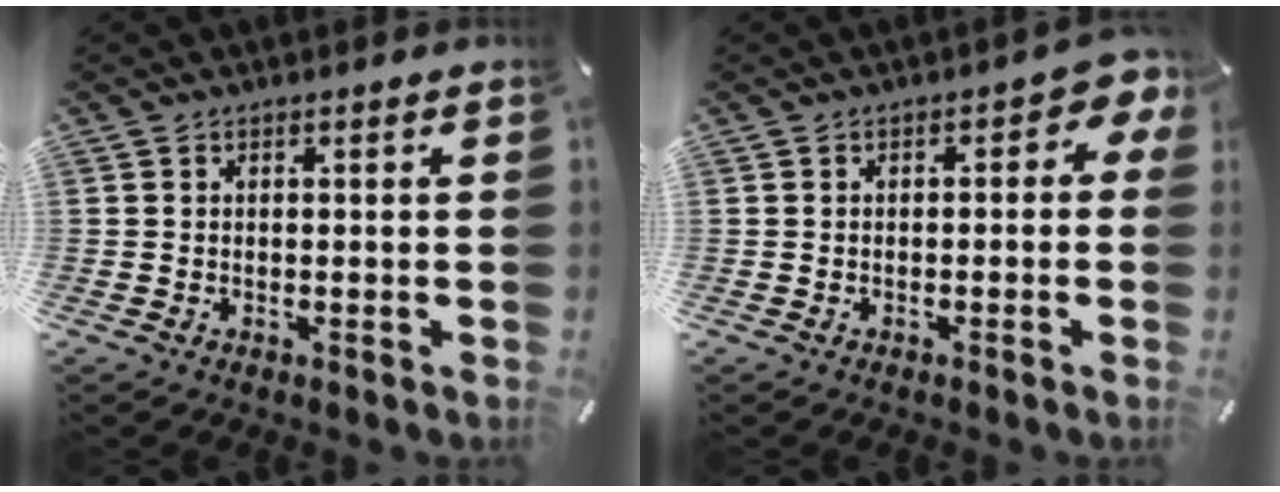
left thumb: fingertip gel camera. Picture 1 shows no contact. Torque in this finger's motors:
{"motor_torque": [0.61, 0.10, 0.38, 0.19, 0.01]}